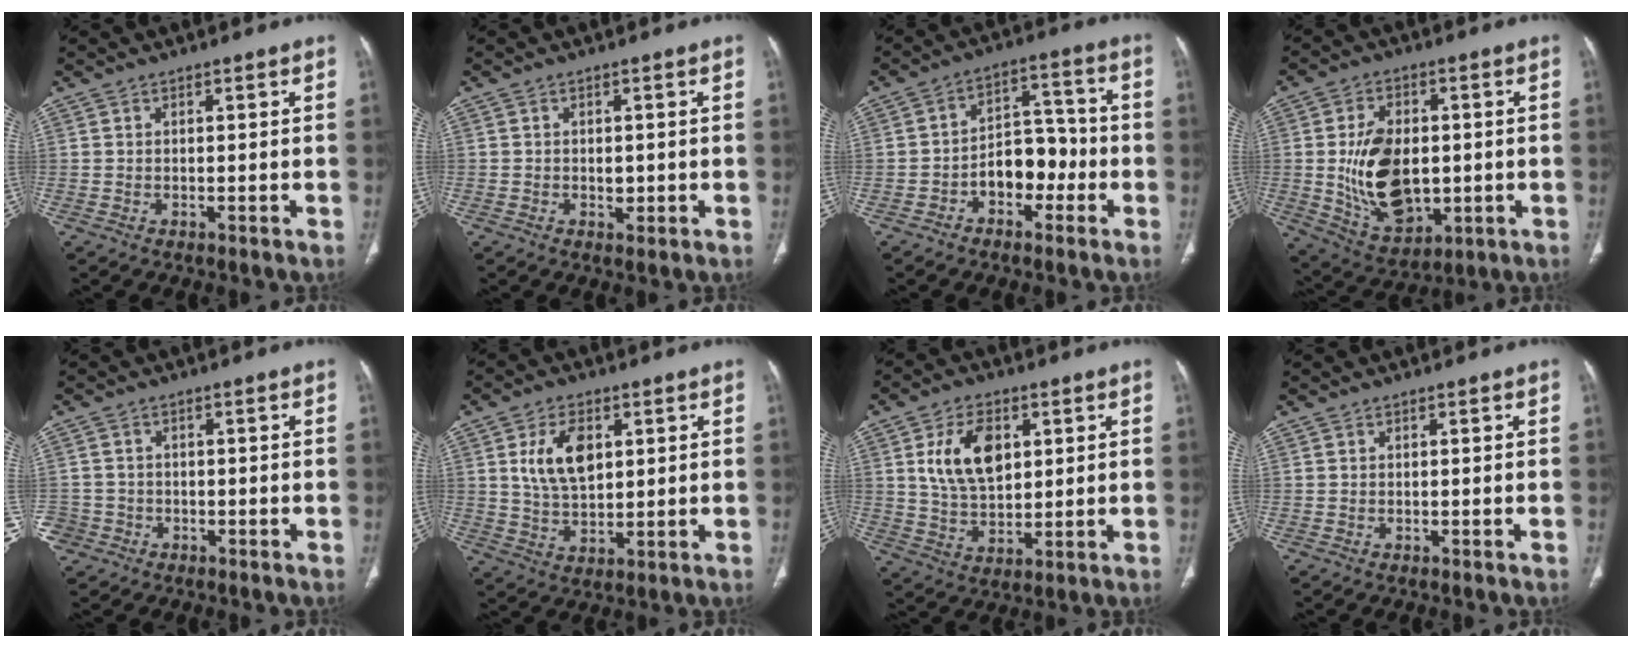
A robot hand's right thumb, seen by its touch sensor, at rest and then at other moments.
{"total": 1.7, "force": [-0.2, 1.3, 1.1], "torque": [-0.008, 0.001, -0.001]}
{"total": 9.2, "force": [-3.1, 6.3, 5.9], "torque": [-0.055, 0.051, -0.056]}
{"total": 15.5, "force": [-0.6, 10.1, 11.8], "torque": [-0.181, -0.010, 0.012]}
{"total": 4.0, "force": [-1.7, 3.6, 0.1], "torque": [0.008, 0.017, -0.031]}
{"total": 9.6, "force": [2.8, 5.8, 7.2], "torque": [-0.118, -0.010, 0.059]}
{"total": 11.7, "force": [3.4, 7.3, 8.5], "torque": [-0.133, -0.012, 0.070]}
{"total": 0.0}